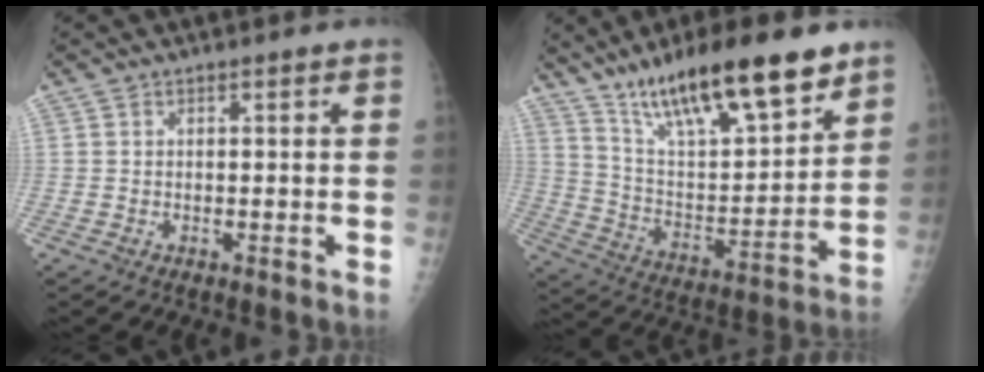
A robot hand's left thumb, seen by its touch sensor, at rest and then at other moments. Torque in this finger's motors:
{"motor_torque": [0.77, 0.67, 1.48, -1.29, 0.27]}